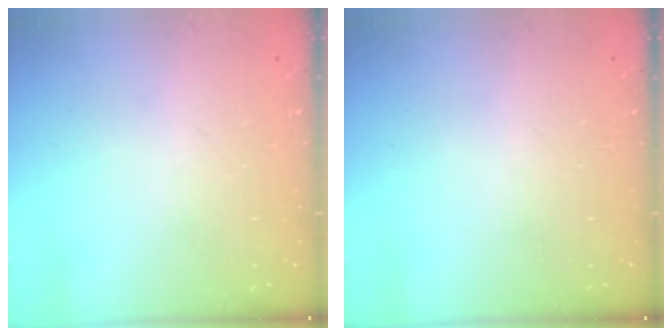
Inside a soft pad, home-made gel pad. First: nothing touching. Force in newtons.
{"total": 0.0}